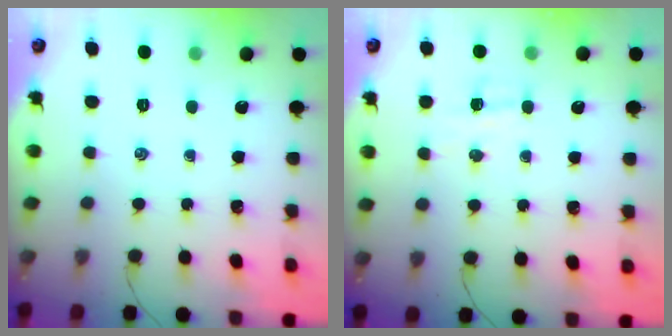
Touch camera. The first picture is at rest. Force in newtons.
{"total": 3.7, "press": 3.5, "slide": 1.0}